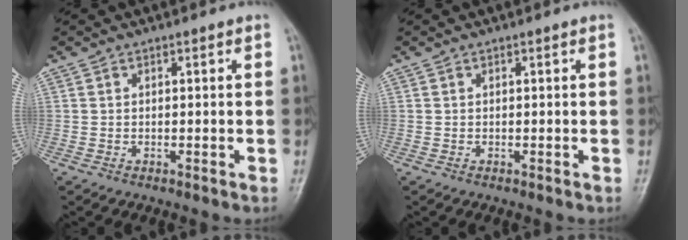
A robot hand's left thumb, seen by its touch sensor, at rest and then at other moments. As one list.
[{"total": 0.0}]